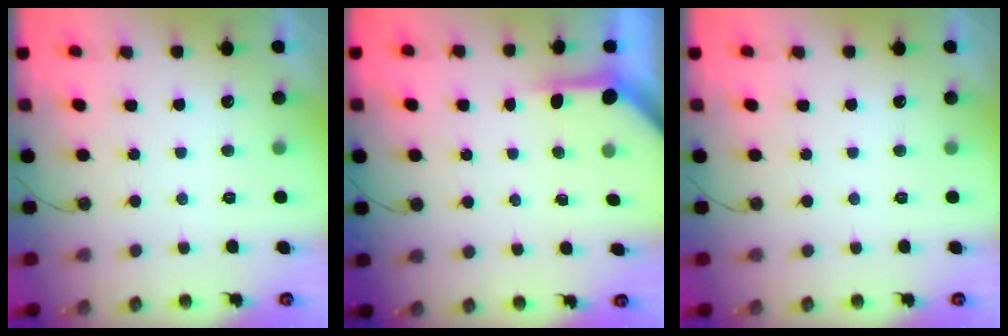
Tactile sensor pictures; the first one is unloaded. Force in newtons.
{"total": 3.8, "press": 3.8, "slide": 0.4}
{"total": 0.0}